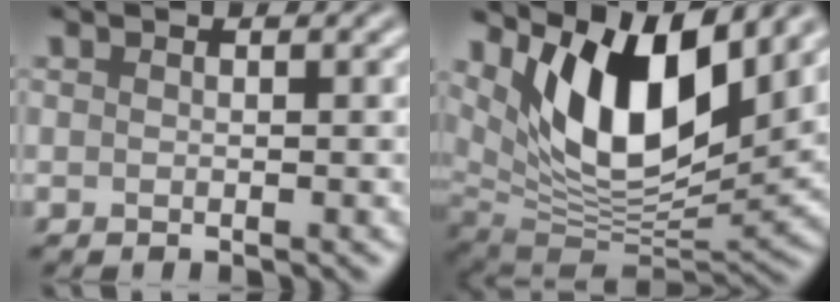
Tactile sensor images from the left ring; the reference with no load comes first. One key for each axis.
{"total": 11.3, "fx": 5.2, "fy": 4.7, "fz": 8.9, "tx": -0.142, "ty": -0.019, "tz": 0.102}